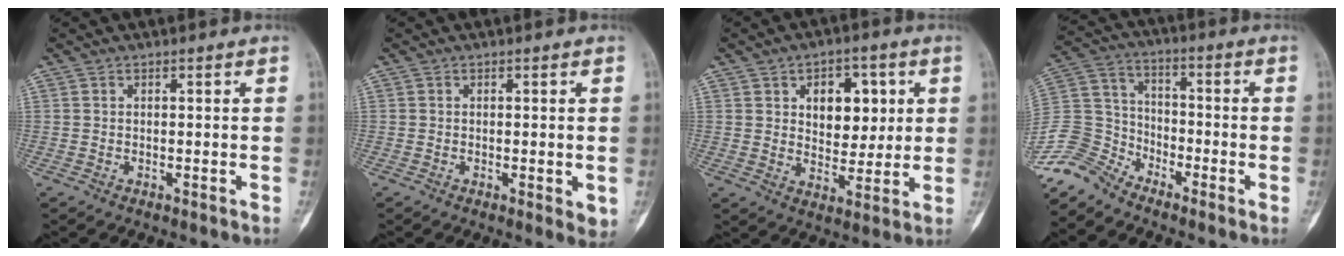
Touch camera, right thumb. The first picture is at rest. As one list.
[{"total": 2.9, "force": [-0.4, 0.9, 2.7], "torque": [-0.033, -0.008, -0.006]}, {"total": 10.5, "force": [3.0, 6.9, 7.3], "torque": [-0.054, -0.011, 0.049]}, {"total": 10.0, "force": [-8.7, 4.7, 1.3], "torque": [-0.028, 0.064, -0.186]}]